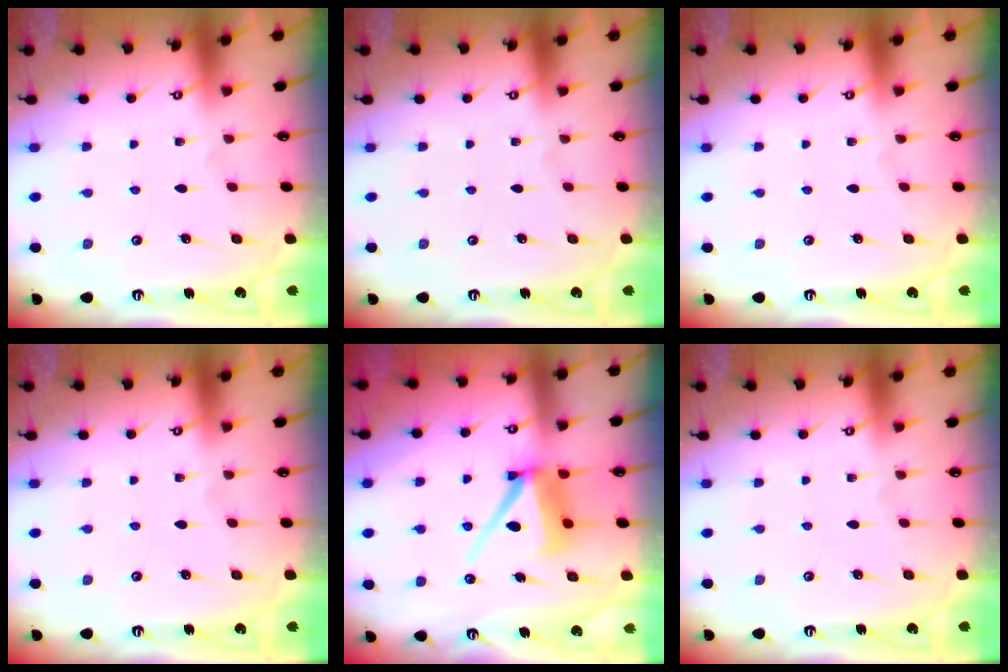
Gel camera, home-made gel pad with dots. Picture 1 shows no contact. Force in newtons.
{"total": 0.0}
{"total": 0.0}
{"total": 0.0}
{"total": 10.0, "press": 9.9, "slide": 1.0}
{"total": 0.0}